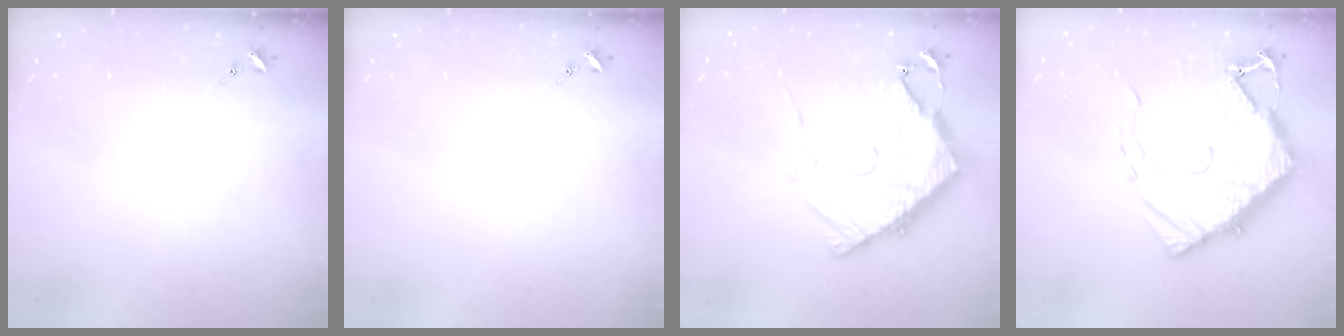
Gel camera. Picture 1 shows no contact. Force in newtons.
{"total": 0.0}
{"total": 16.0, "press": 16.0, "slide": 1.2}
{"total": 18.3, "press": 18.2, "slide": 2.1}